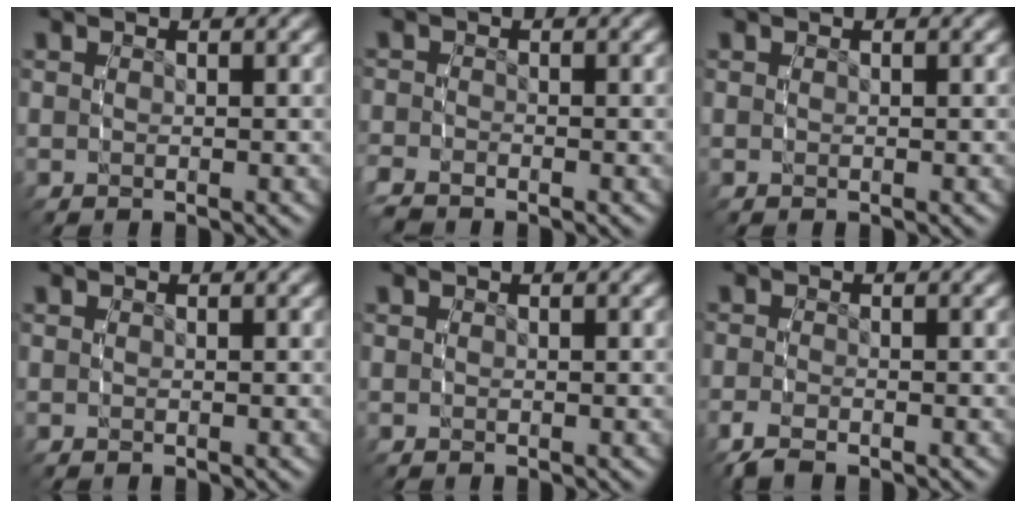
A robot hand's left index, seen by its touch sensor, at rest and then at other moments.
{"total": 1.8, "force": [-1.7, 0.8, 0.3], "torque": [-0.011, -0.005, -0.031]}
{"total": 0.0}
{"total": 0.0}
{"total": 0.0}
{"total": 1.6, "force": [-1.4, 0.4, 0.7], "torque": [-0.018, -0.004, -0.023]}